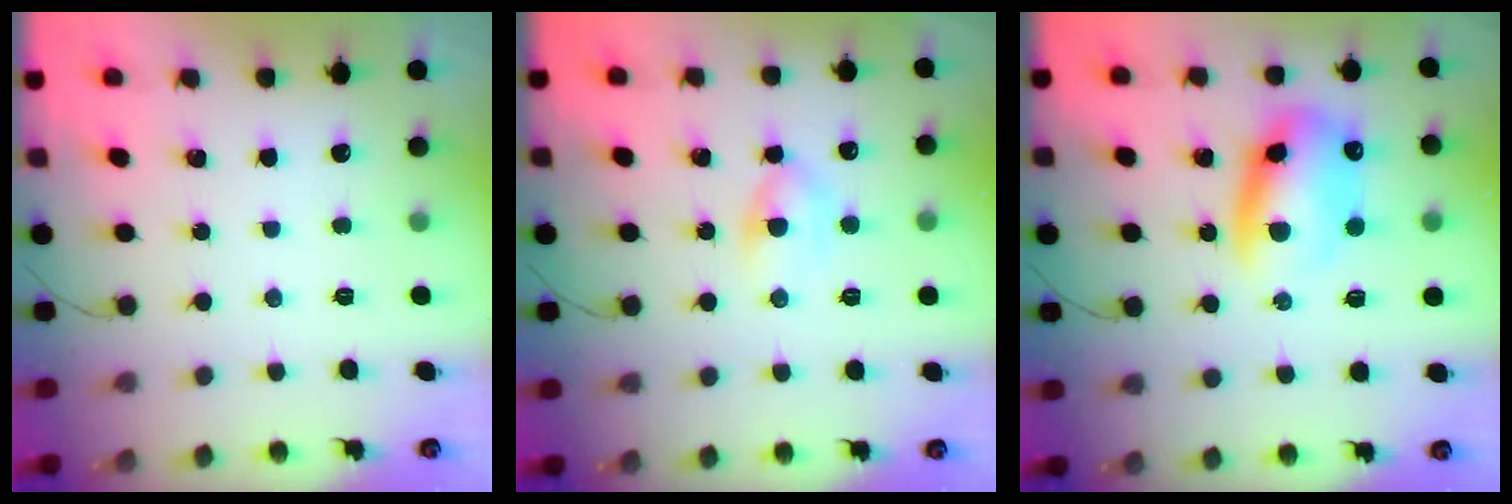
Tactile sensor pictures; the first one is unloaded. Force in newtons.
{"total": 5.9, "press": 5.8, "slide": 1.3}
{"total": 11.8, "press": 11.5, "slide": 2.7}